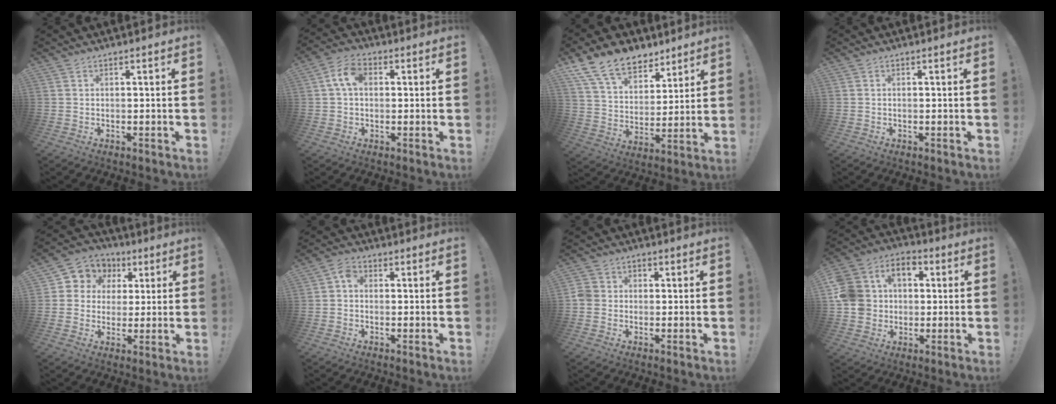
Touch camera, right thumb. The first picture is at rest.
{"total": 7.8, "force": [1.4, 5.1, 5.7], "torque": [-0.111, 0.016, 0.030]}
{"total": 15.4, "force": [10.7, 9.1, 6.4], "torque": [-0.122, -0.065, 0.204]}
{"total": 0.0}
{"total": 8.0, "force": [1.6, 7.6, 2.0], "torque": [-0.029, -0.008, 0.036]}
{"total": 3.4, "force": [-0.6, 2.3, 2.4], "torque": [-0.044, 0.014, -0.008]}
{"total": 4.2, "force": [-1.0, 3.8, 1.6], "torque": [-0.034, 0.015, -0.019]}
{"total": 12.1, "force": [0.3, 11.3, 4.5], "torque": [-0.097, 0.013, 0.014]}